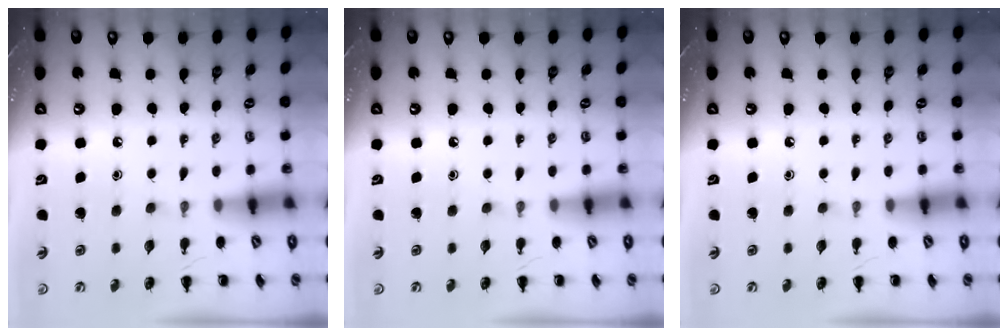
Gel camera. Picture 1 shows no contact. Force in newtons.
{"total": 0.0}
{"total": 0.0}